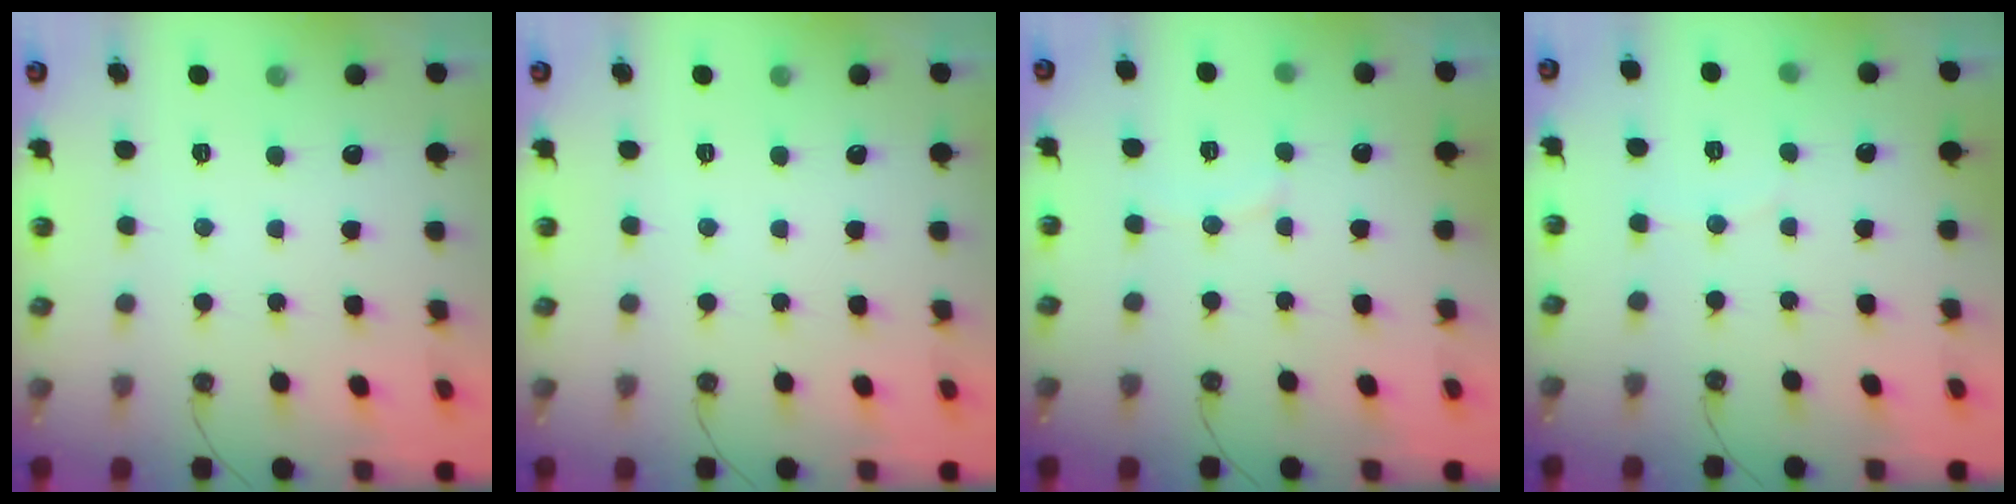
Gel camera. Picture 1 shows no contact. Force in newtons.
{"total": 0.0}
{"total": 5.9, "press": 5.9, "slide": 0.7}
{"total": 2.3, "press": 2.3, "slide": 0.2}